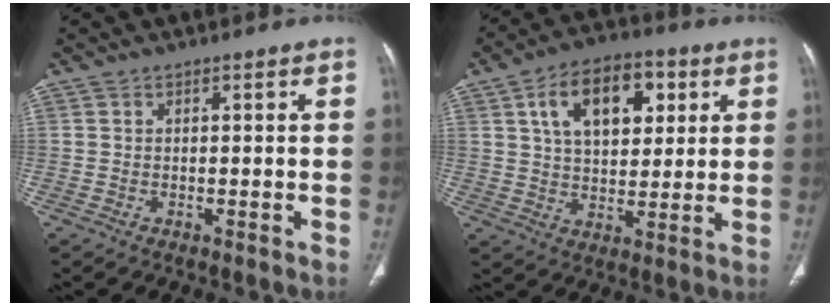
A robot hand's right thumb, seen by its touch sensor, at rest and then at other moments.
{"total": 14.9, "force": [5.2, 8.9, 10.7], "torque": [-0.136, -0.001, 0.085]}